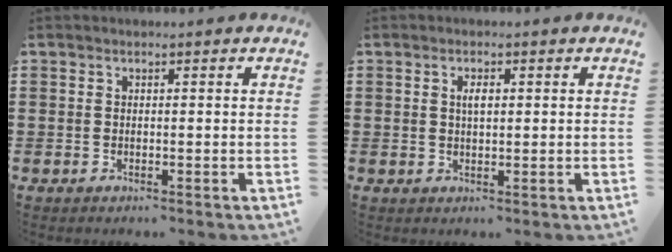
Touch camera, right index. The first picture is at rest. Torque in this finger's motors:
{"motor_torque": [0.09, -0.08, 0.07, 0.05]}